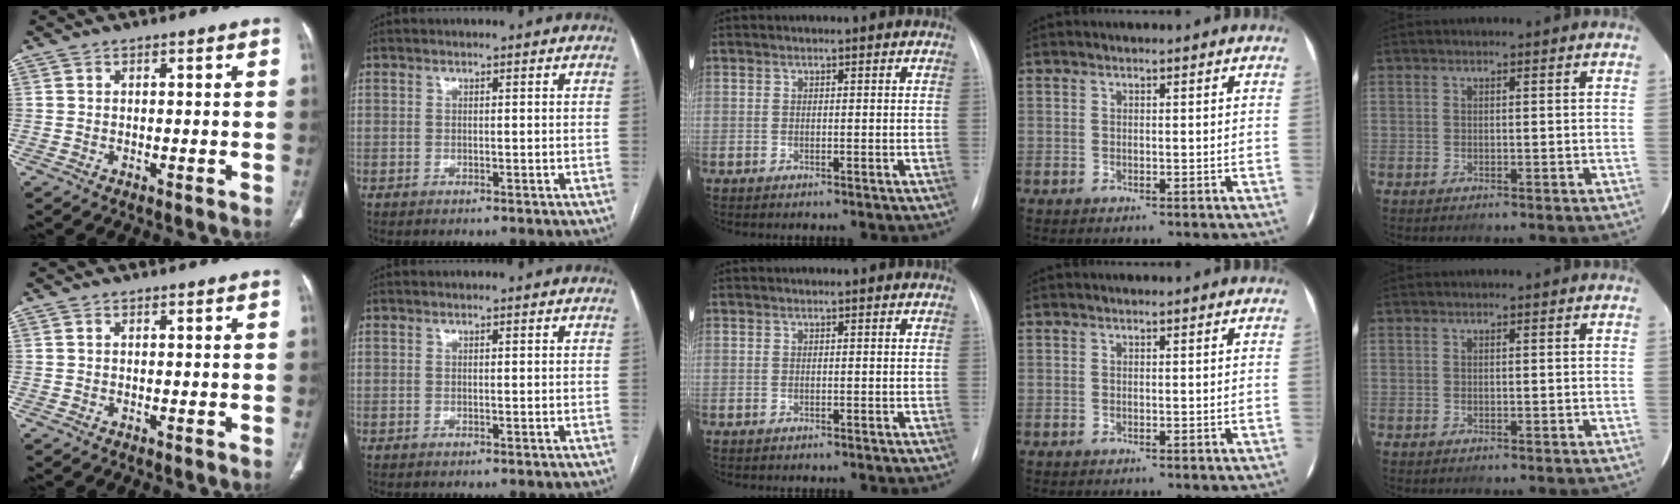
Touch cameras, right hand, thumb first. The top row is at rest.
{}